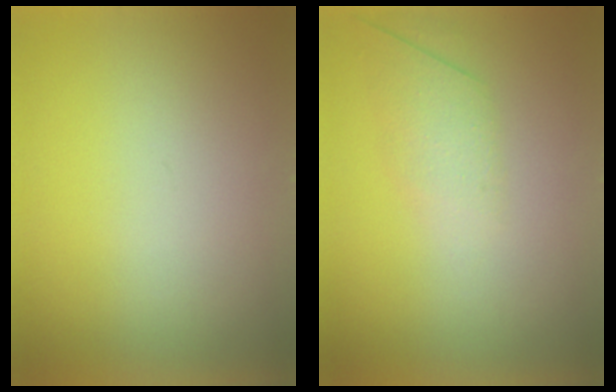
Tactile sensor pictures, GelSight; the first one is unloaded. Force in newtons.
{"total": 2.6}